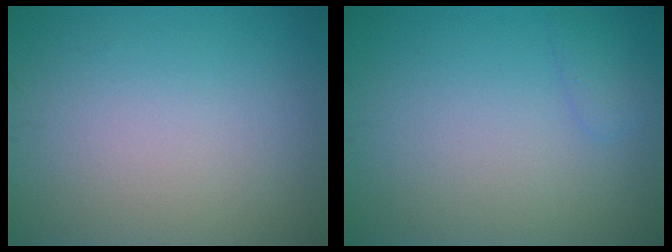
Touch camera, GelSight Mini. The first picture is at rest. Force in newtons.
{"total": 1.0, "press": 1.0, "slide": 0.1}